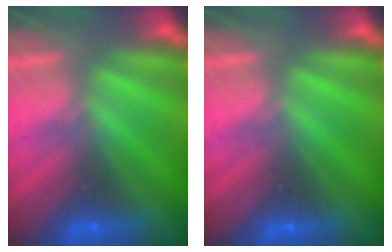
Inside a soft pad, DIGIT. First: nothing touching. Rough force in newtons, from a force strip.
{"total": 0.0}